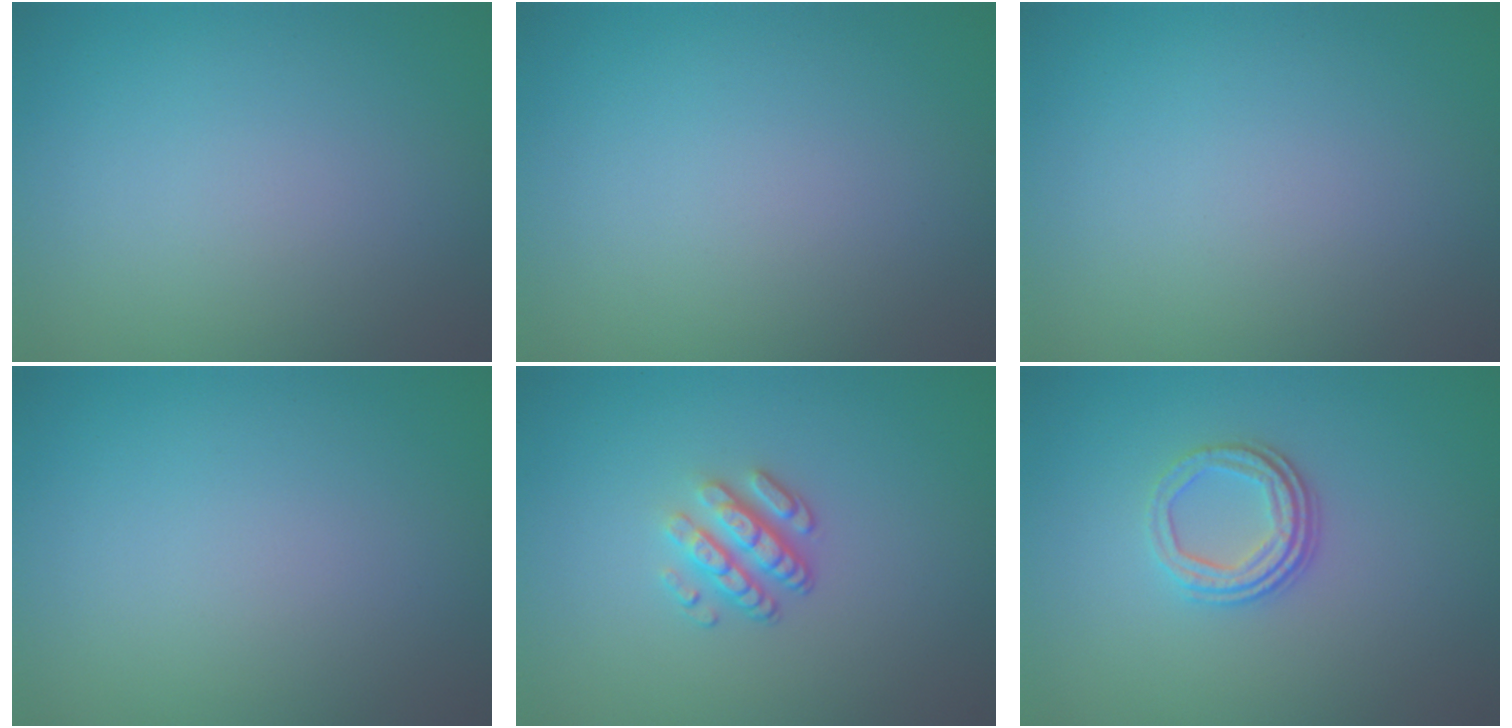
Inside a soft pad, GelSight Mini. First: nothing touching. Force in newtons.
{"total": 0.0}
{"total": 0.0}
{"total": 0.0}
{"total": 3.2, "press": 2.3, "slide": 2.2}
{"total": 3.1, "press": 2.3, "slide": 2.0}